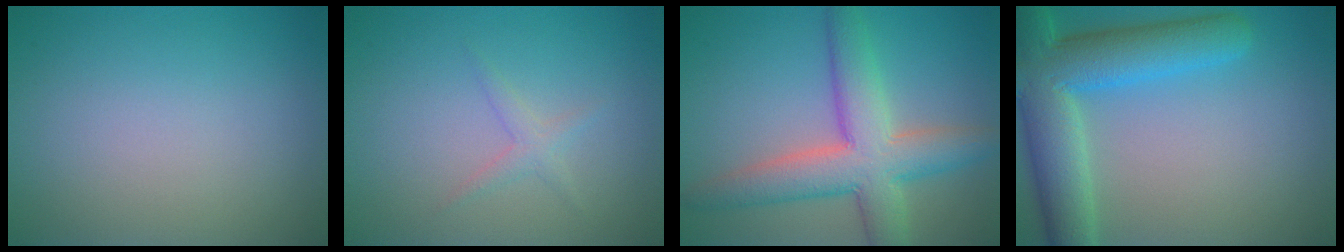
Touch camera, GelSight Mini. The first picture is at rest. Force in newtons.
{"total": 1.2, "press": 1.2, "slide": 0.1}
{"total": 7.4, "press": 7.4, "slide": 0.5}
{"total": 9.1, "press": 9.1, "slide": 0.3}